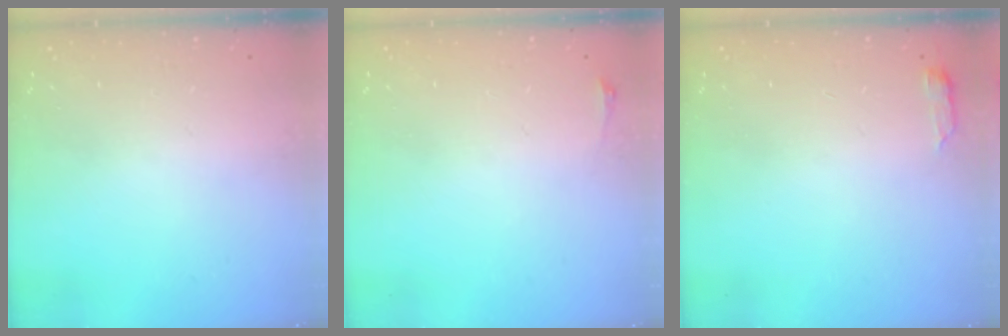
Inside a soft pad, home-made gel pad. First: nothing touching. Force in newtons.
{"total": 2.8, "press": 2.1, "slide": 1.9}
{"total": 2.9, "press": 2.8, "slide": 0.6}